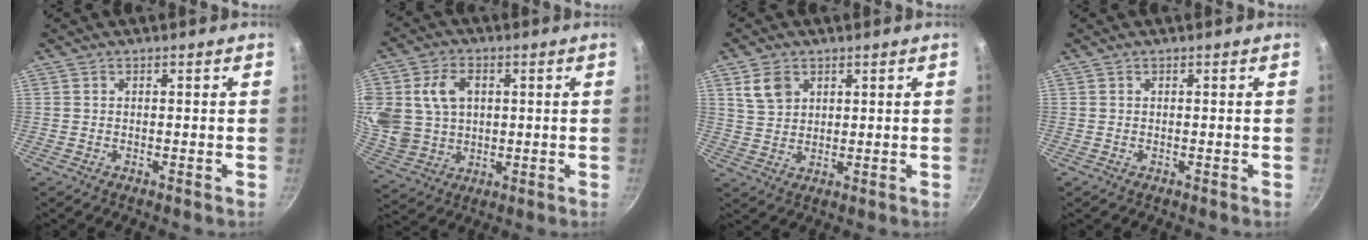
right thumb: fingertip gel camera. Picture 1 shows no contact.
{"total": 16.8, "force": [3.4, 13.1, 9.9], "torque": [-0.208, 0.007, 0.077]}
{"total": 5.6, "force": [2.6, 4.0, 2.9], "torque": [-0.037, -0.004, 0.055]}
{"total": 0.0}